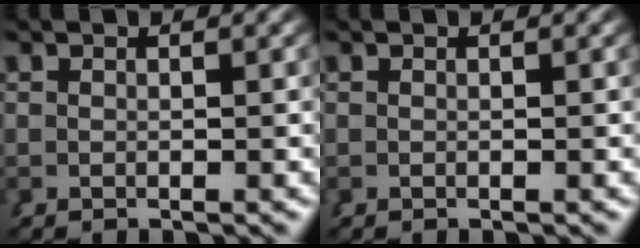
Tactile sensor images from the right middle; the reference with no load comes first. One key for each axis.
{"total": 0.0}